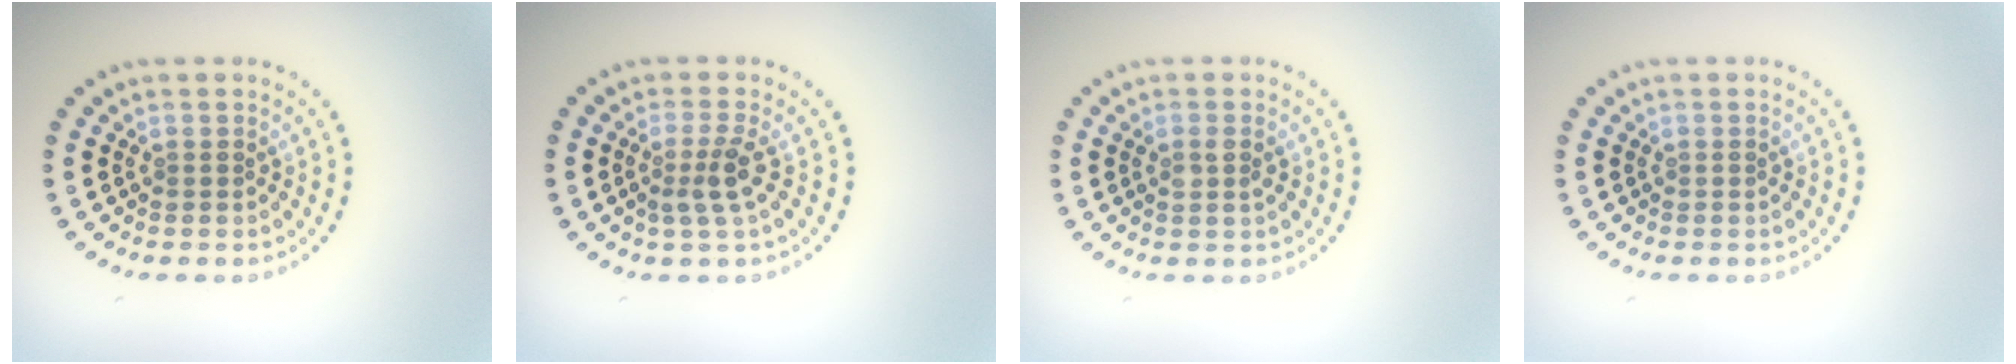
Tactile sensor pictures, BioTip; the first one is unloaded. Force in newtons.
{"total": 2.4, "press": 1.8, "slide": 1.5}
{"total": 1.3, "press": 1.1, "slide": 0.6}
{"total": 0.0}